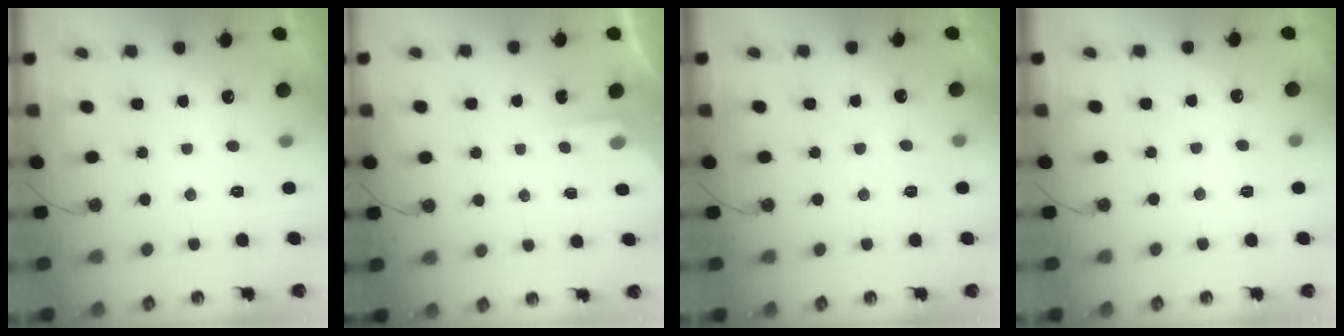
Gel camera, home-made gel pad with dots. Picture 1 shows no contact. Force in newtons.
{"total": 3.0, "press": 2.9, "slide": 0.5}
{"total": 3.2, "press": 3.2, "slide": 0.5}
{"total": 4.7, "press": 4.7, "slide": 0.6}